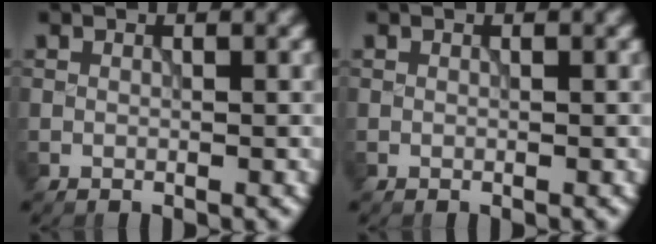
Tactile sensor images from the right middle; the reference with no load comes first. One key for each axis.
{"total": 0.0}